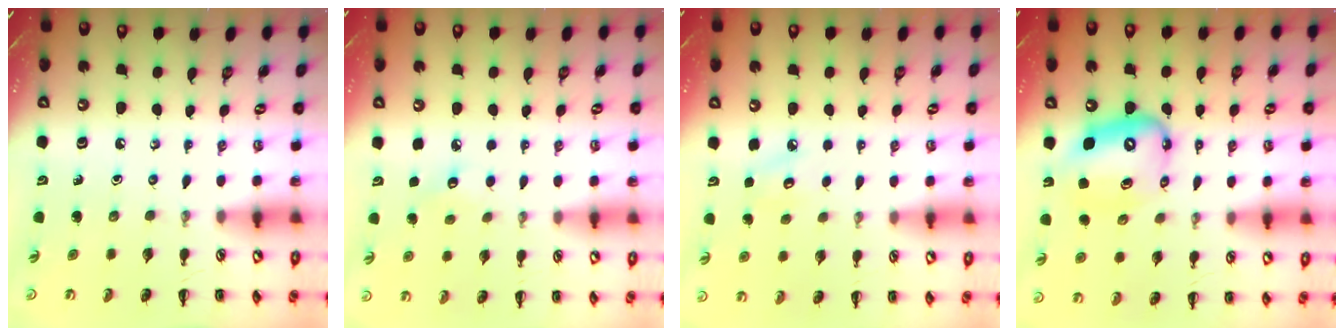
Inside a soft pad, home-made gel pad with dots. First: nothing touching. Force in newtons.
{"total": 5.6, "press": 5.5, "slide": 1.0}
{"total": 4.8, "press": 4.6, "slide": 1.3}
{"total": 11.7, "press": 11.2, "slide": 3.1}